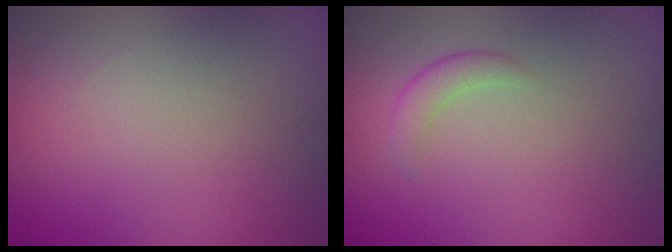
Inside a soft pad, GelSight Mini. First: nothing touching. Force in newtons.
{"total": 1.5, "press": 1.5, "slide": 0.1}